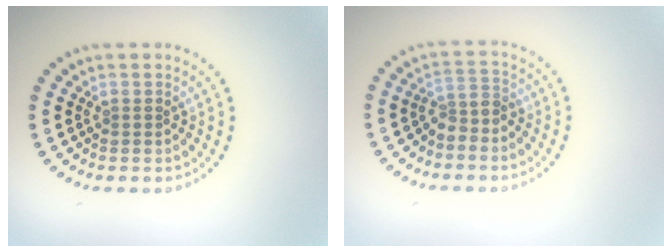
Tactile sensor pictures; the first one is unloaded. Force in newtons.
{"total": 2.2, "press": 1.6, "slide": 1.5}